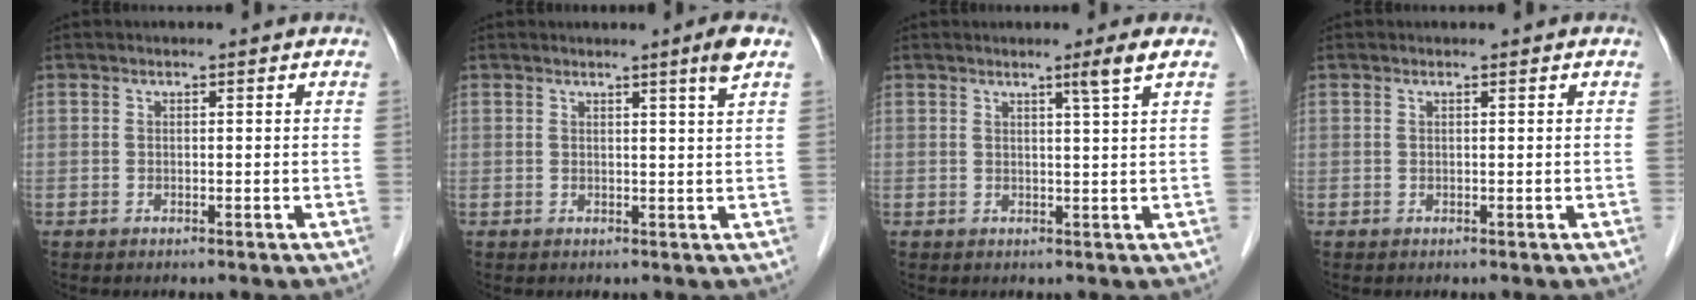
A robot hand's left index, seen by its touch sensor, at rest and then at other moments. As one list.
[{"total": 2.3, "force": [1.4, -0.7, 1.6], "torque": [-0.026, -0.009, 0.024]}, {"total": 2.3, "force": [1.4, -1.0, 1.6], "torque": [-0.036, -0.011, 0.030]}, {"total": 0.0}]